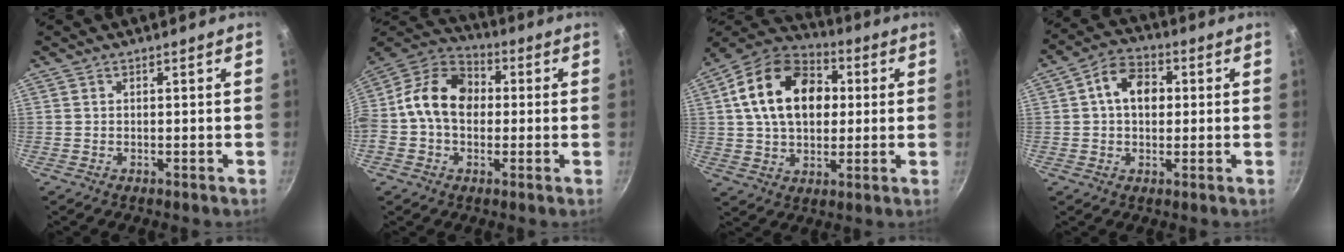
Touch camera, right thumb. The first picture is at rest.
{"total": 14.6, "force": [0.2, 11.0, 9.6], "torque": [-0.131, 0.036, -0.021]}
{"total": 19.1, "force": [3.4, 13.2, 13.3], "torque": [-0.194, 0.021, 0.043]}
{"total": 8.7, "force": [1.2, 6.3, 5.9], "torque": [-0.071, 0.017, 0.007]}